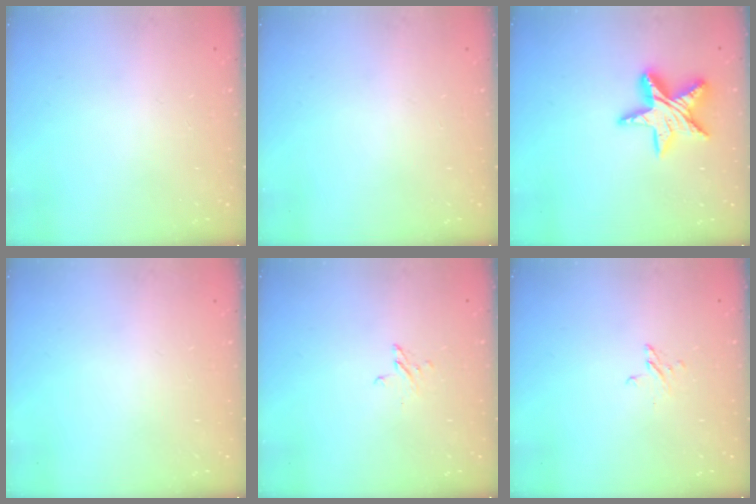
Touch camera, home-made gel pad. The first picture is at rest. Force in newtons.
{"total": 0.0}
{"total": 13.6, "press": 13.6, "slide": 0.8}
{"total": 0.0}
{"total": 2.4, "press": 2.4, "slide": 0.2}
{"total": 2.4, "press": 2.4, "slide": 0.2}